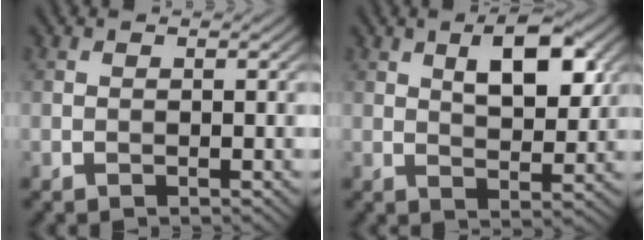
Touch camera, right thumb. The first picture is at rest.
{"total": 7.3, "force": [2.8, 3.2, 6.0], "torque": [-0.095, 0.004, 0.045]}